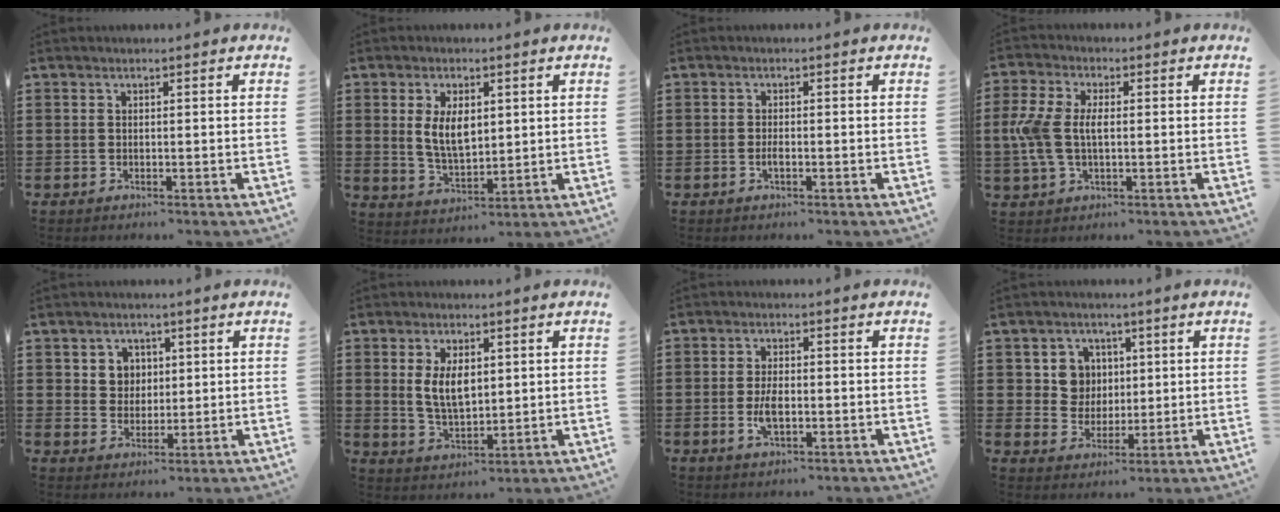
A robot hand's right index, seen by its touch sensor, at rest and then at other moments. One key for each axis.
{"total": 6.3, "fx": 1.4, "fy": 3.3, "fz": 5.2, "tx": -0.101, "ty": 0.006, "tz": 0.022}
{"total": 1.1, "fx": -0.4, "fy": 0.4, "fz": 1.0, "tx": -0.018, "ty": -0.002, "tz": -0.007}
{"total": 7.0, "fx": -0.1, "fy": 3.6, "fz": 6.0, "tx": -0.153, "ty": -0.005, "tz": -0.014}
{"total": 3.7, "fx": 1.3, "fy": 3.4, "fz": 0.9, "tx": -0.026, "ty": 0.009, "tz": 0.021}
{"total": 6.2, "fx": 1.3, "fy": 3.3, "fz": 5.1, "tx": -0.091, "ty": 0.003, "tz": 0.019}
{"total": 3.9, "fx": -0.8, "fy": 1.8, "fz": 3.4, "tx": -0.074, "ty": 0.000, "tz": -0.017}
{"total": 6.0, "fx": 1.6, "fy": 5.4, "fz": 2.0, "tx": -0.056, "ty": 0.016, "tz": 0.028}